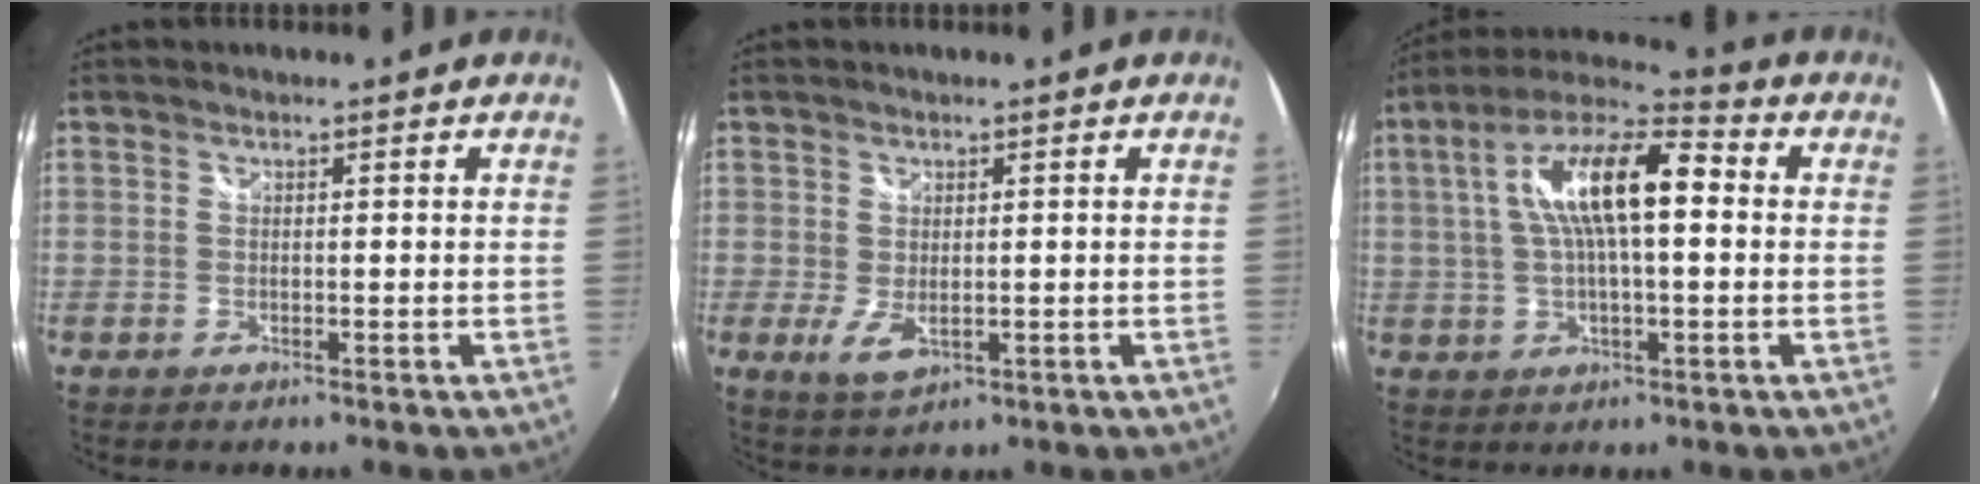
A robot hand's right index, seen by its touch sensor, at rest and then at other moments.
{"total": 4.1, "force": [-0.4, 2.5, 3.2], "torque": [-0.059, -0.013, -0.001]}
{"total": 16.0, "force": [2.1, 5.5, 14.8], "torque": [-0.270, 0.026, 0.024]}